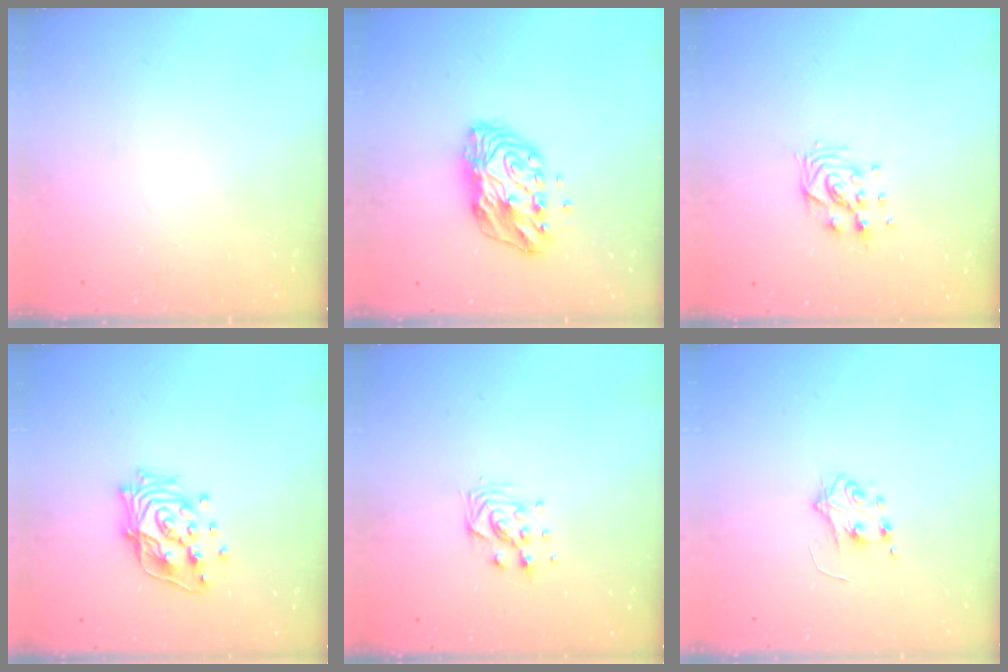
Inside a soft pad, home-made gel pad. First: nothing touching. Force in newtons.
{"total": 11.2, "press": 11.2, "slide": 0.9}
{"total": 9.3, "press": 9.3, "slide": 0.9}
{"total": 15.0, "press": 14.8, "slide": 1.9}
{"total": 7.9, "press": 7.9, "slide": 0.5}
{"total": 4.9, "press": 4.8, "slide": 0.5}